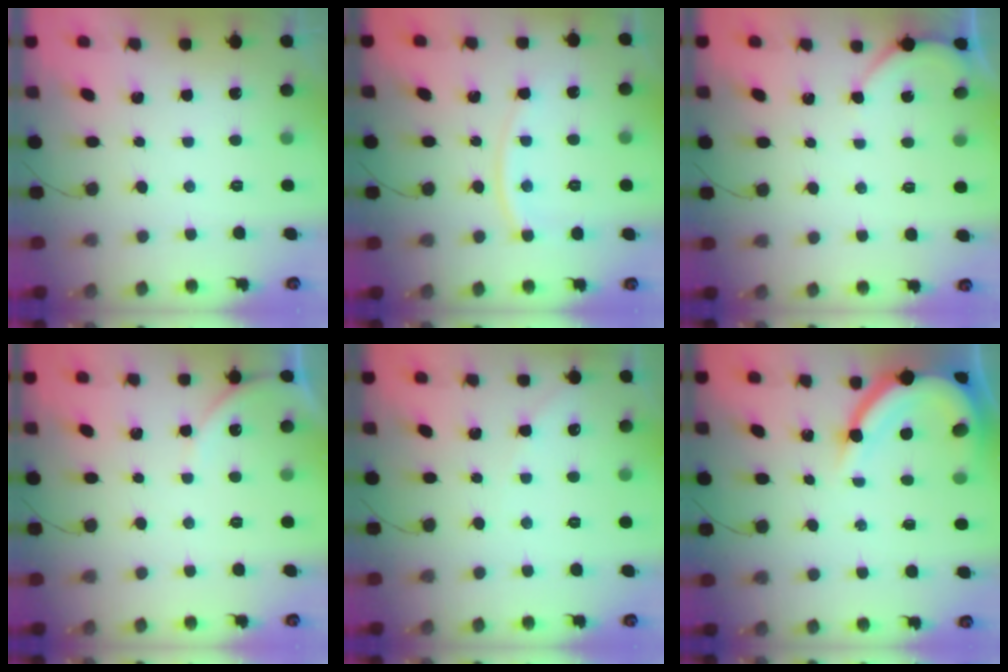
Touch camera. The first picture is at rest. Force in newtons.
{"total": 9.2, "press": 9.1, "slide": 1.1}
{"total": 2.7, "press": 2.6, "slide": 0.4}
{"total": 5.5, "press": 5.4, "slide": 0.7}
{"total": 3.7, "press": 3.7, "slide": 0.6}
{"total": 11.3, "press": 11.2, "slide": 1.2}